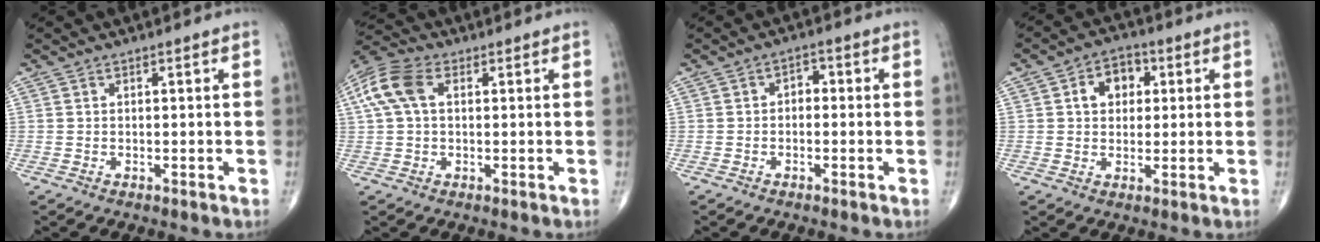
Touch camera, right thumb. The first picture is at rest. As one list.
[{"total": 8.9, "force": [2.1, 5.4, 6.7], "torque": [-0.158, 0.027, 0.036]}, {"total": 2.4, "force": [-0.2, 1.7, 1.7], "torque": [-0.010, 0.012, -0.014]}, {"total": 6.8, "force": [1.6, 5.0, 4.2], "torque": [-0.037, 0.010, 0.018]}]